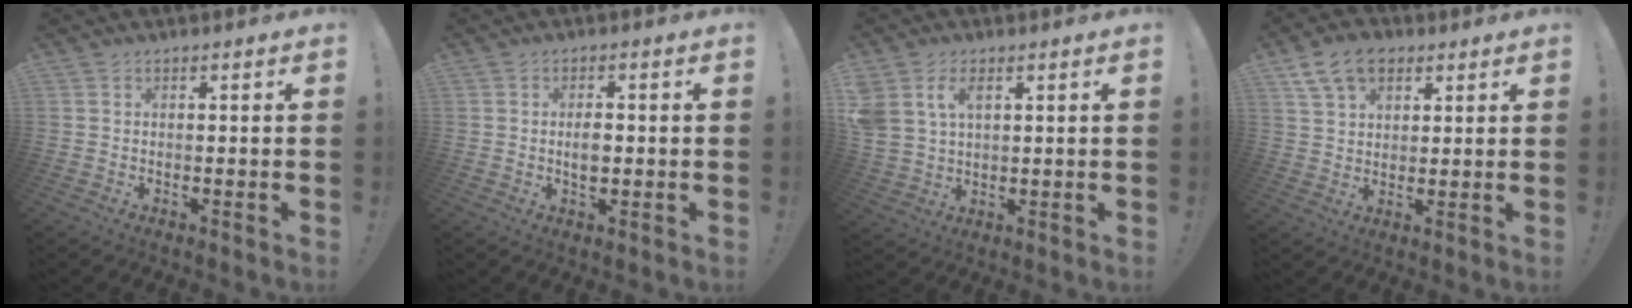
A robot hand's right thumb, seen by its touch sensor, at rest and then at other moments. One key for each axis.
{"total": 3.5, "fx": -0.3, "fy": 2.0, "fz": 2.9, "tx": -0.031, "ty": -0.002, "tz": -0.010}
{"total": 7.4, "fx": 3.3, "fy": 4.9, "fz": 4.4, "tx": -0.093, "ty": -0.007, "tz": 0.062}
{"total": 10.4, "fx": 5.7, "fy": 6.9, "fz": 5.4, "tx": -0.089, "ty": -0.013, "tz": 0.110}